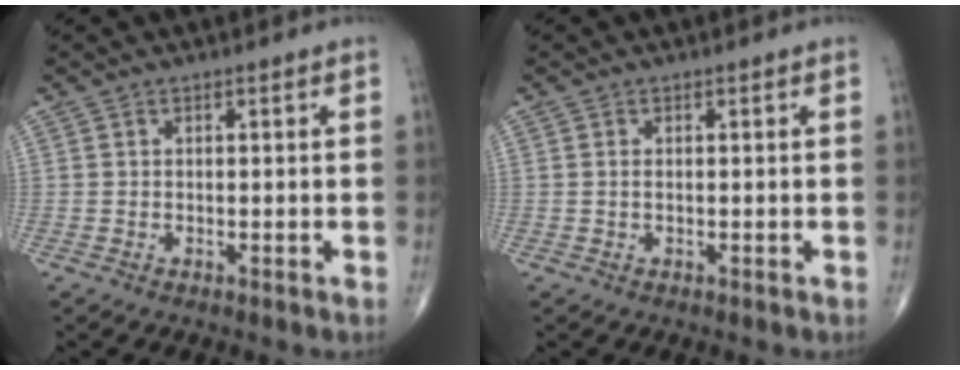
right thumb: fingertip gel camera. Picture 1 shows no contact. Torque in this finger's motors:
{"motor_torque": [-0.16, 0.18, 0.21, 0.23, 0.08]}